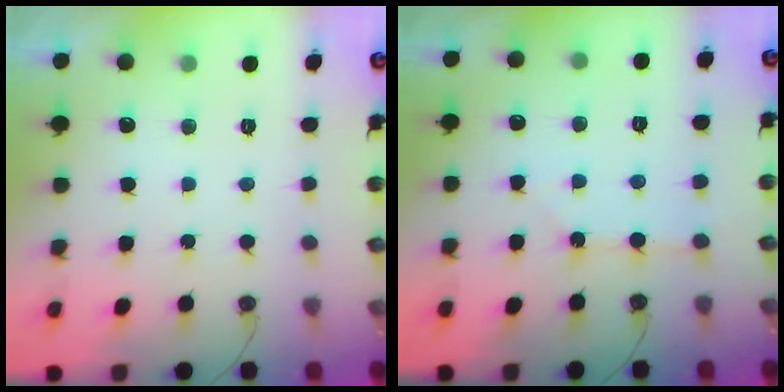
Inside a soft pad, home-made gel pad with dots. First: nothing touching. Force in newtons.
{"total": 2.4, "press": 2.3, "slide": 0.4}